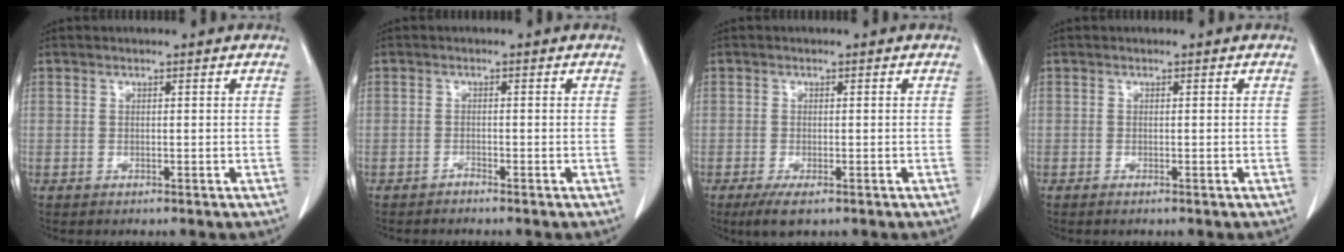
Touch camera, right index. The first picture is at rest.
{"total": 0.7, "force": [-0.7, -0.1, 0.2], "torque": [-0.004, 0.000, -0.014]}
{"total": 3.2, "force": [-2.0, 0.9, 2.4], "torque": [-0.048, -0.007, -0.032]}
{"total": 0.6, "force": [-0.4, -0.1, 0.4], "torque": [-0.009, -0.001, -0.008]}